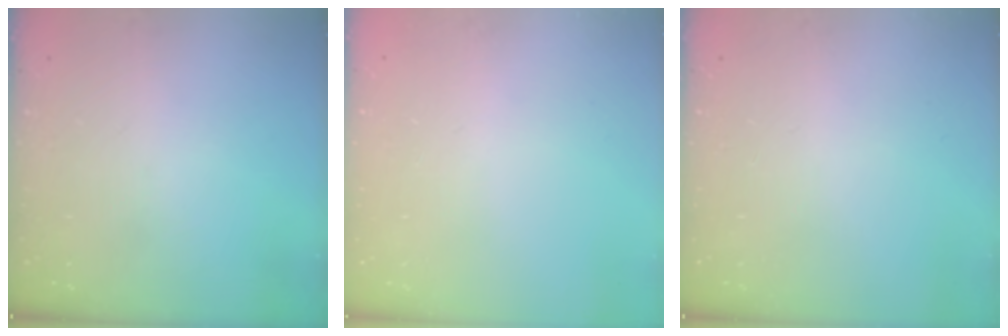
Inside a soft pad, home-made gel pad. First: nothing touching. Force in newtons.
{"total": 0.0}
{"total": 0.0}